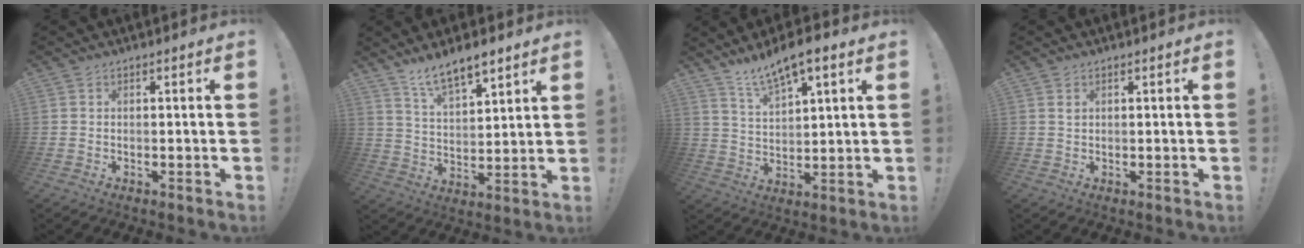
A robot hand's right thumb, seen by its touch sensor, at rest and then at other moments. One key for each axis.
{"total": 9.5, "fx": 7.7, "fy": 3.2, "fz": 4.6, "tx": -0.070, "ty": -0.052, "tz": 0.142}
{"total": 9.7, "fx": 7.4, "fy": 2.7, "fz": 5.6, "tx": -0.102, "ty": -0.038, "tz": 0.134}
{"total": 0.7, "fx": 0.4, "fy": 0.5, "fz": 0.3, "tx": -0.002, "ty": 0.000, "tz": 0.006}